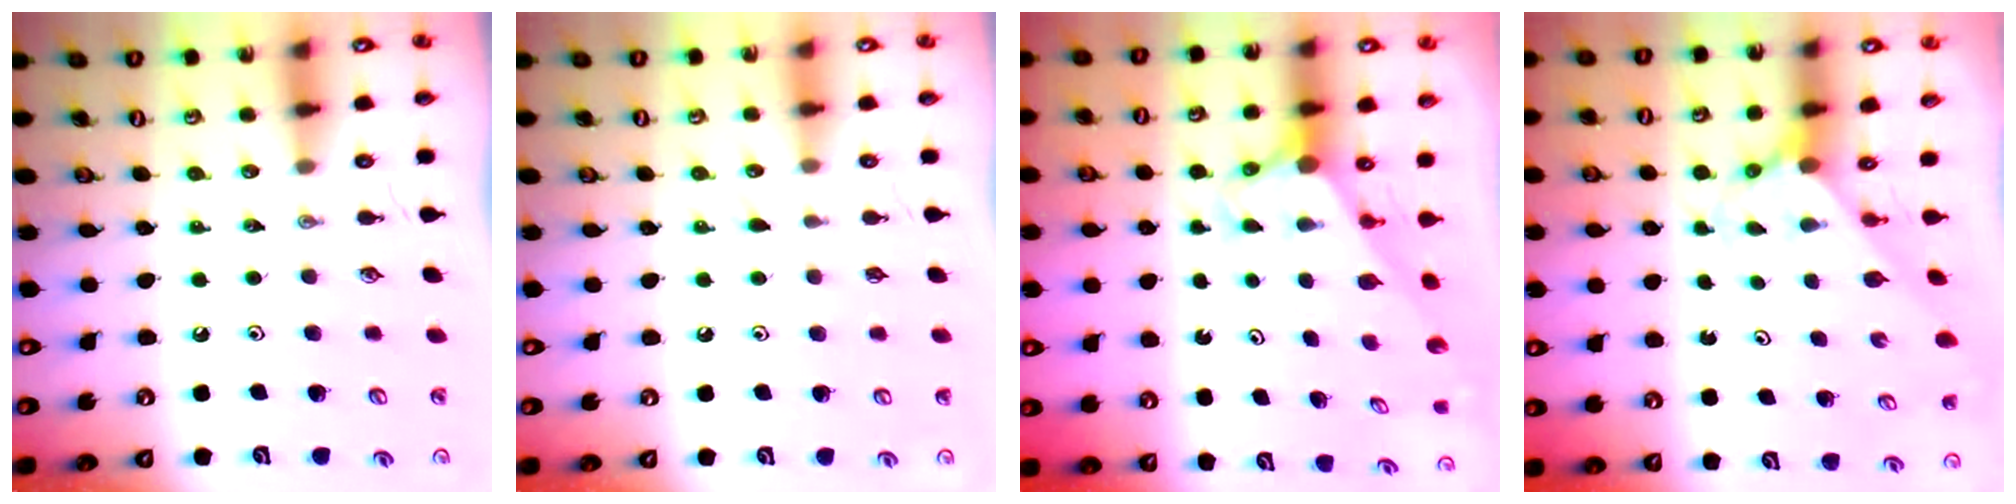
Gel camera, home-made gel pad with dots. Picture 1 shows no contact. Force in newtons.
{"total": 5.1, "press": 5.0, "slide": 0.5}
{"total": 2.8, "press": 2.8, "slide": 0.0}
{"total": 2.3, "press": 2.3, "slide": 0.2}